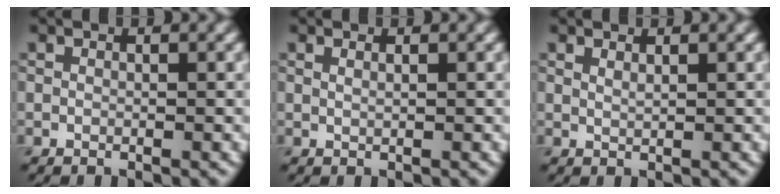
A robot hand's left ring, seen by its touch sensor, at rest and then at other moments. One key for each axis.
{"total": 0.7, "fx": 0.4, "fy": 0.2, "fz": 0.5, "tx": -0.007, "ty": -0.003, "tz": 0.002}
{"total": 0.8, "fx": 0.6, "fy": 0.2, "fz": 0.4, "tx": -0.003, "ty": 0.000, "tz": 0.011}